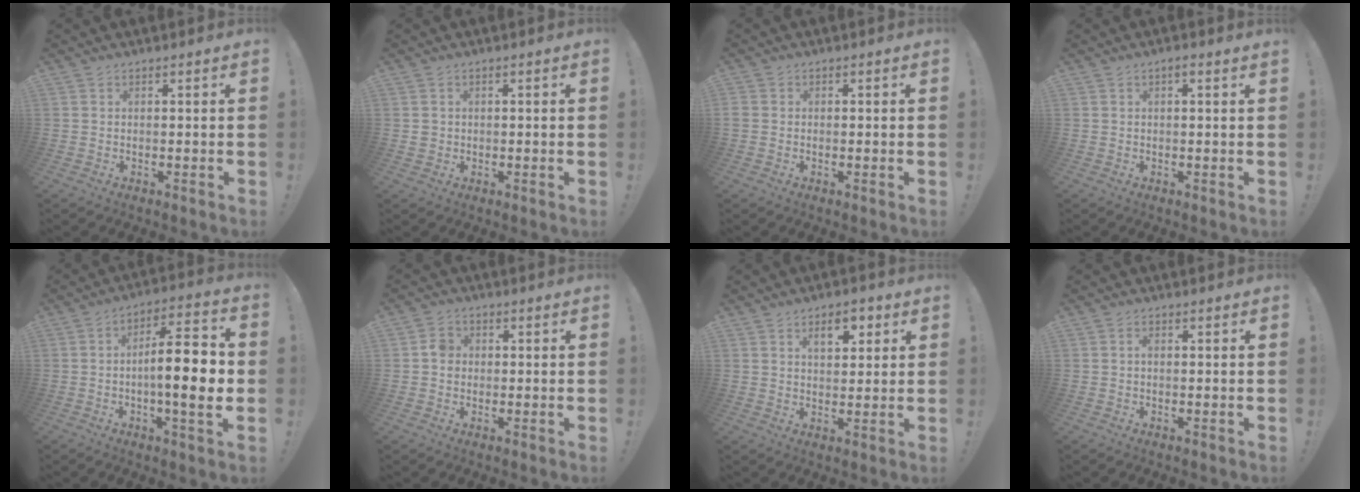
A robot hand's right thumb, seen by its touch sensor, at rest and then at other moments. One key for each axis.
{"total": 1.5, "fx": 0.1, "fy": 1.5, "fz": 0.3, "tx": -0.010, "ty": 0.006, "tz": 0.005}
{"total": 1.3, "fx": -0.4, "fy": 1.1, "fz": 0.4, "tx": -0.011, "ty": 0.007, "tz": -0.006}
{"total": 1.1, "fx": 0.4, "fy": -0.3, "fz": 1.0, "tx": -0.021, "ty": 0.000, "tz": 0.006}
{"total": 15.7, "fx": -2.1, "fy": 4.2, "fz": 15.0, "tx": -0.226, "ty": 0.015, "tz": -0.036}
{"total": 3.7, "fx": -0.1, "fy": 3.2, "fz": 1.8, "tx": -0.027, "ty": 0.009, "tz": -0.004}
{"total": 6.7, "fx": 3.0, "fy": 3.6, "fz": 4.7, "tx": -0.059, "ty": -0.004, "tz": 0.048}
{"total": 0.6, "fx": -0.1, "fy": 0.2, "fz": 0.5, "tx": -0.020, "ty": 0.006, "tz": -0.002}